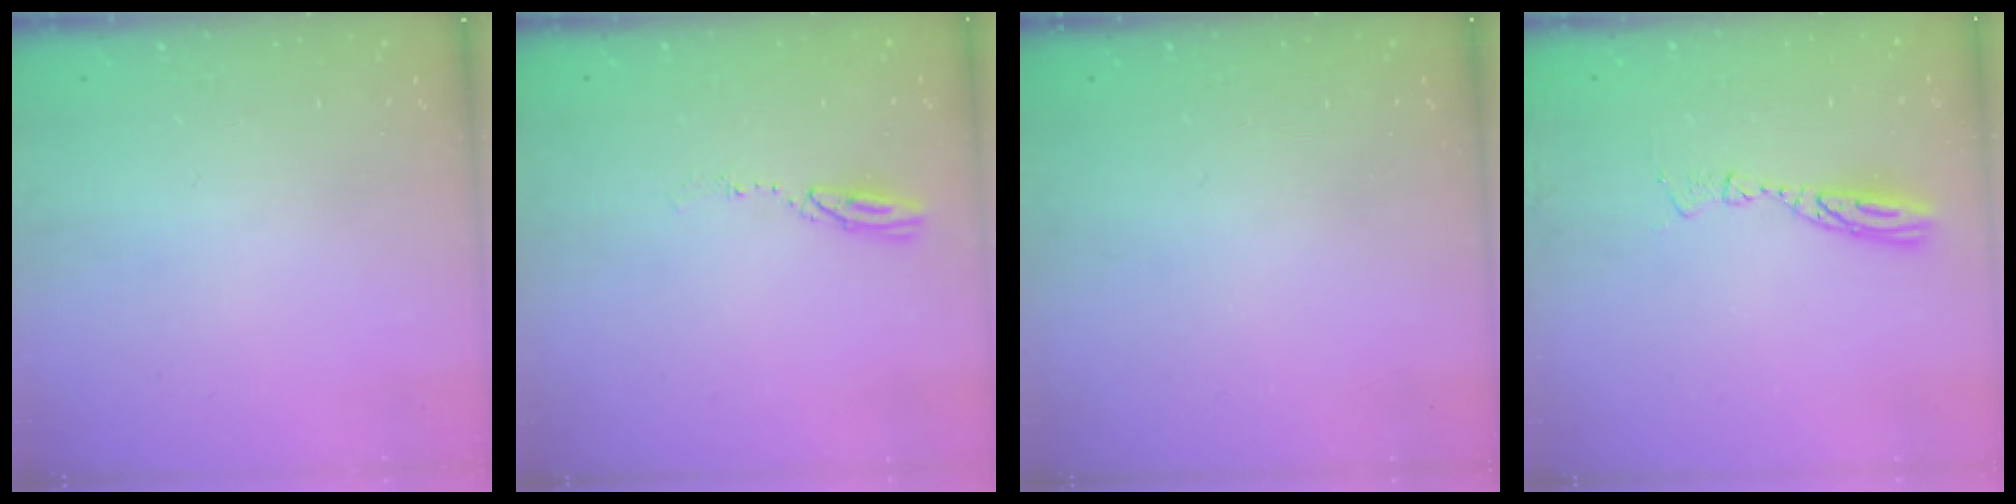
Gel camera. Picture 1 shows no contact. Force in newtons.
{"total": 4.0, "press": 4.0, "slide": 0.4}
{"total": 0.0}
{"total": 8.0, "press": 8.0, "slide": 0.7}